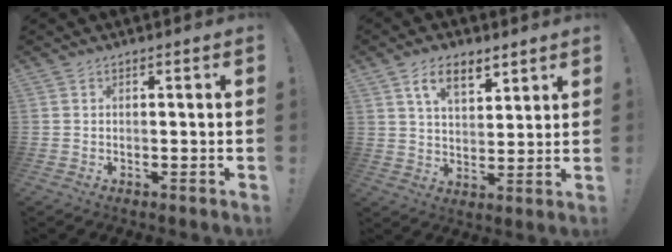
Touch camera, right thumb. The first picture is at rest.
{"total": 9.2, "force": [5.7, 4.6, 5.6], "torque": [-0.093, -0.017, 0.104]}